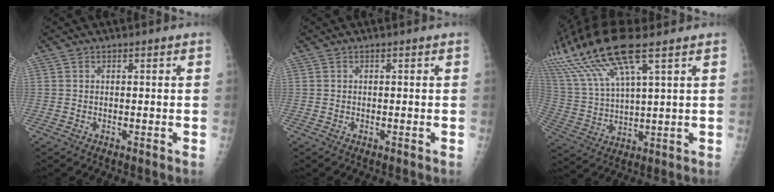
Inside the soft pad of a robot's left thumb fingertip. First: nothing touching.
{"total": 0.0}
{"total": 18.2, "force": [11.0, 4.2, 14.0], "torque": [-0.314, -0.013, 0.218]}